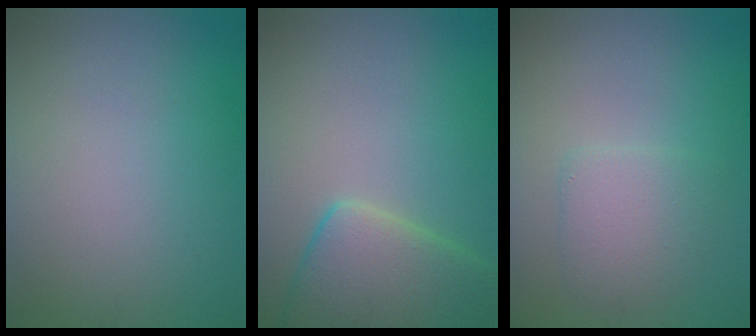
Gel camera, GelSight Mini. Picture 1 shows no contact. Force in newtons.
{"total": 6.9, "press": 6.9, "slide": 0.5}
{"total": 2.9, "press": 2.9, "slide": 0.3}